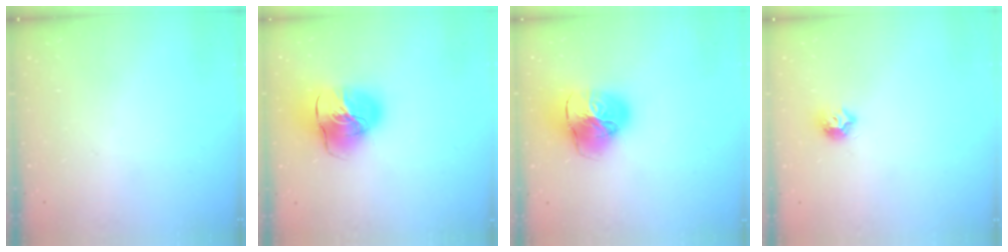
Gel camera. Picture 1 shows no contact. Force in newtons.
{"total": 16.5, "press": 16.4, "slide": 2.3}
{"total": 17.8, "press": 17.7, "slide": 2.1}
{"total": 7.1, "press": 7.1, "slide": 0.2}